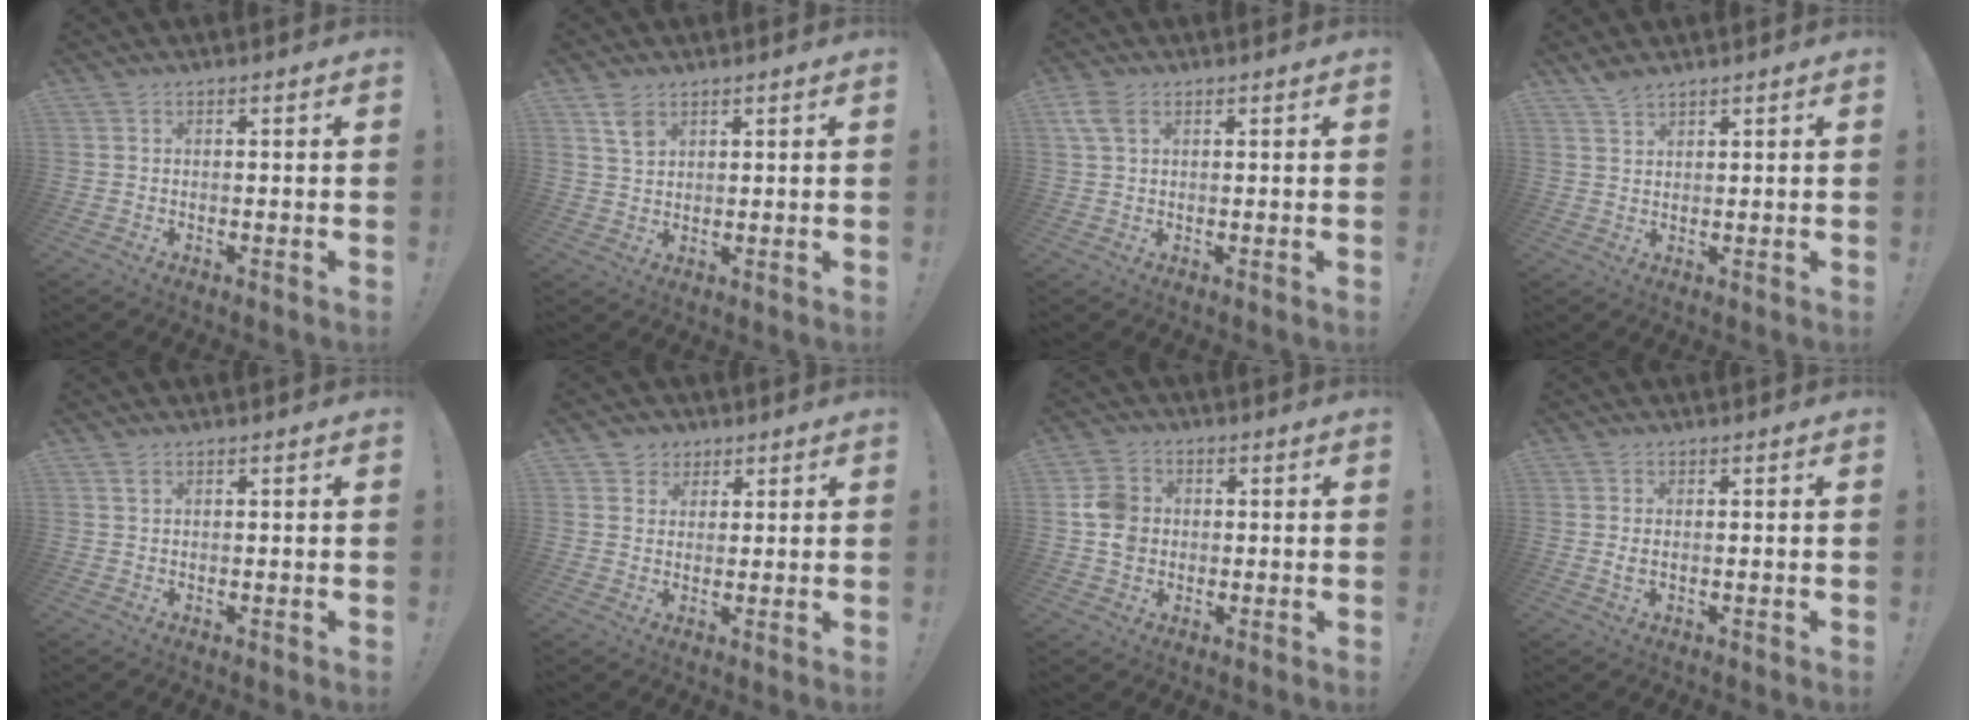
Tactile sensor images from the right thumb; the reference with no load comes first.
{"total": 4.0, "force": [2.5, 2.3, 2.2], "torque": [-0.028, -0.015, 0.044]}
{"total": 4.9, "force": [2.1, 2.9, 3.4], "torque": [-0.065, 0.003, 0.042]}
{"total": 2.9, "force": [2.5, 0.9, 1.2], "torque": [-0.023, -0.014, 0.046]}
{"total": 0.8, "force": [0.5, 0.3, 0.5], "torque": [-0.005, -0.002, 0.008]}
{"total": 4.2, "force": [1.8, 3.8, 0.3], "torque": [0.002, -0.010, 0.032]}
{"total": 8.1, "force": [0.4, 7.2, 3.6], "torque": [-0.055, 0.014, 0.013]}
{"total": 1.6, "force": [0.1, 0.7, 1.5], "torque": [-0.023, 0.000, 0.001]}